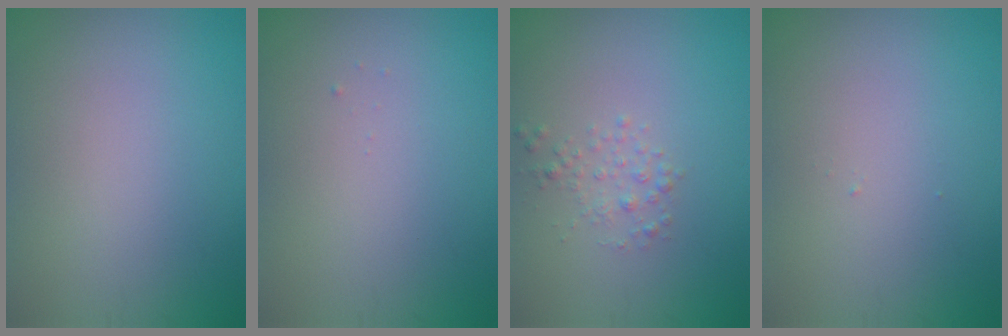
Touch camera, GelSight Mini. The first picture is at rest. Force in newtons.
{"total": 0.0}
{"total": 1.4, "press": 1.4, "slide": 0.0}
{"total": 0.0}